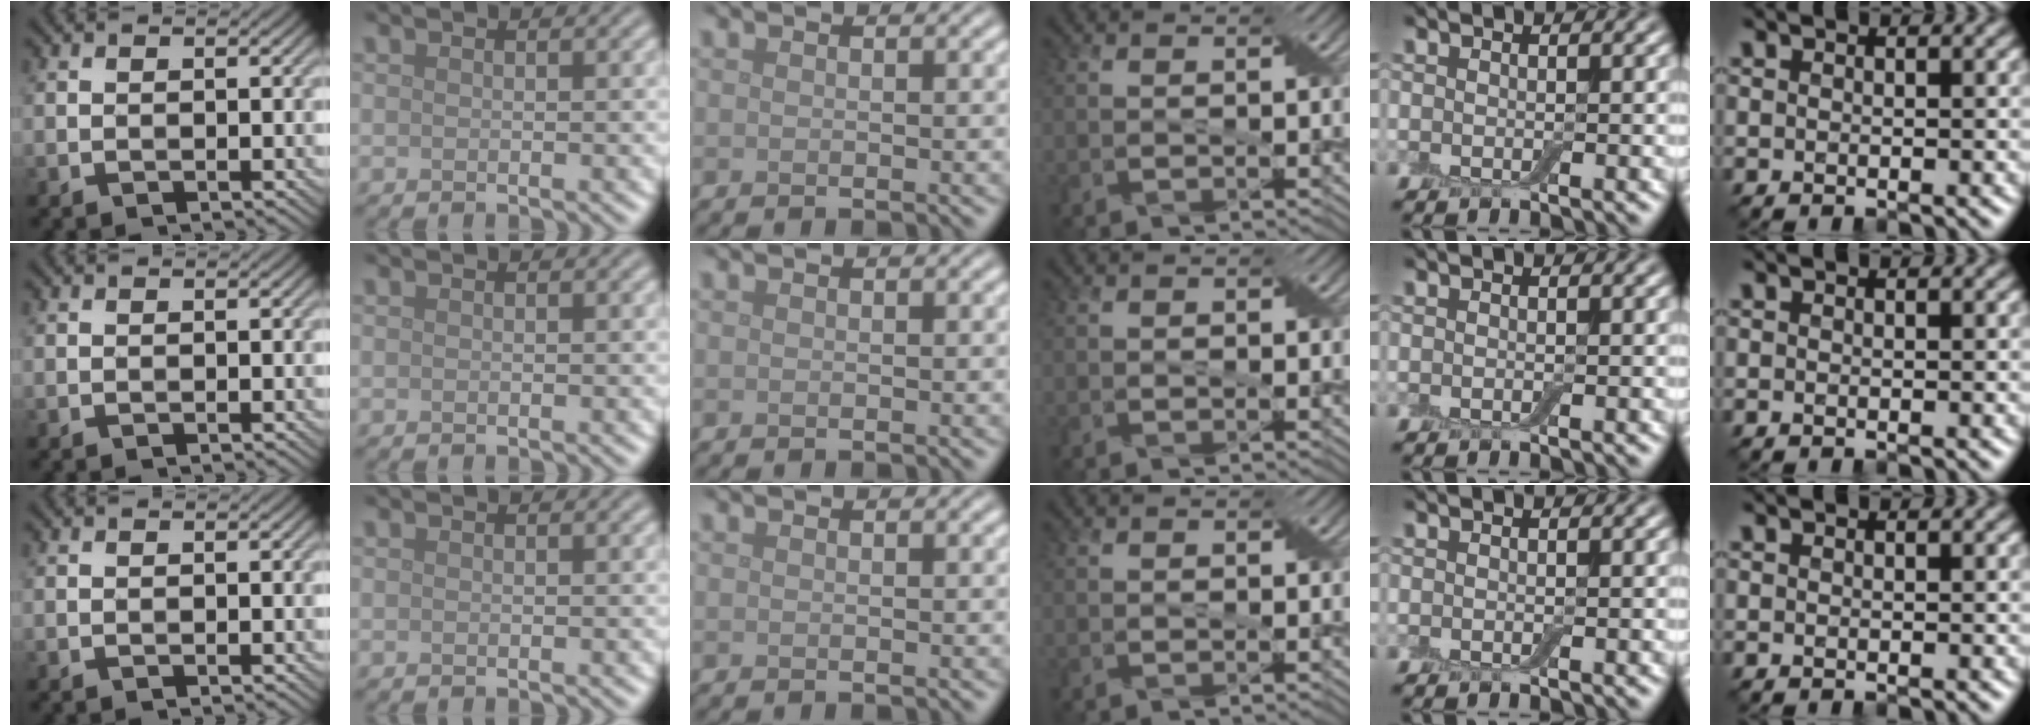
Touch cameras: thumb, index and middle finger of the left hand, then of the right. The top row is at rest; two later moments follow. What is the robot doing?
{"motion": "pour", "object": "bowl"}